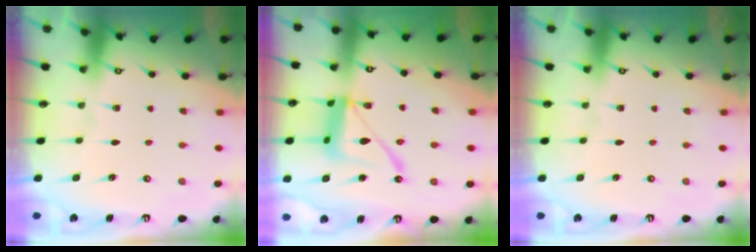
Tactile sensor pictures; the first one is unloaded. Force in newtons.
{"total": 14.4, "press": 14.4, "slide": 1.4}
{"total": 0.0}